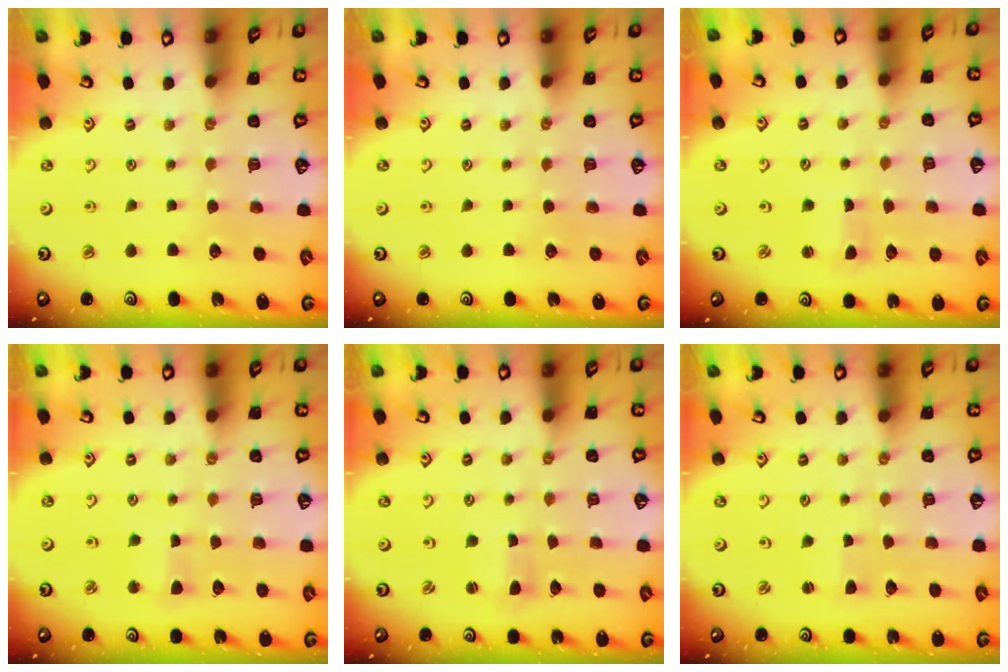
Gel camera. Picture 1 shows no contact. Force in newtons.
{"total": 0.0}
{"total": 1.8, "press": 1.8, "slide": 0.3}
{"total": 2.7, "press": 2.6, "slide": 0.3}
{"total": 1.7, "press": 1.6, "slide": 0.3}
{"total": 1.9, "press": 1.9, "slide": 0.2}